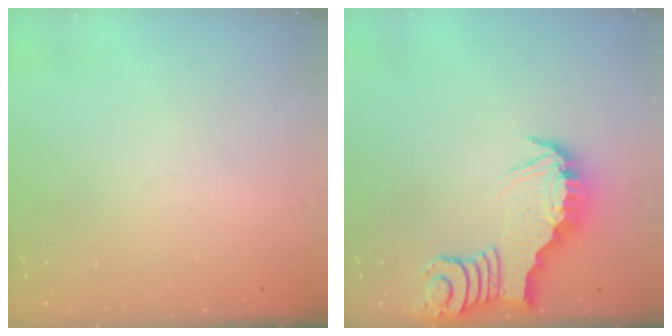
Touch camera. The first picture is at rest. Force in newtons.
{"total": 3.6, "press": 3.6, "slide": 0.2}